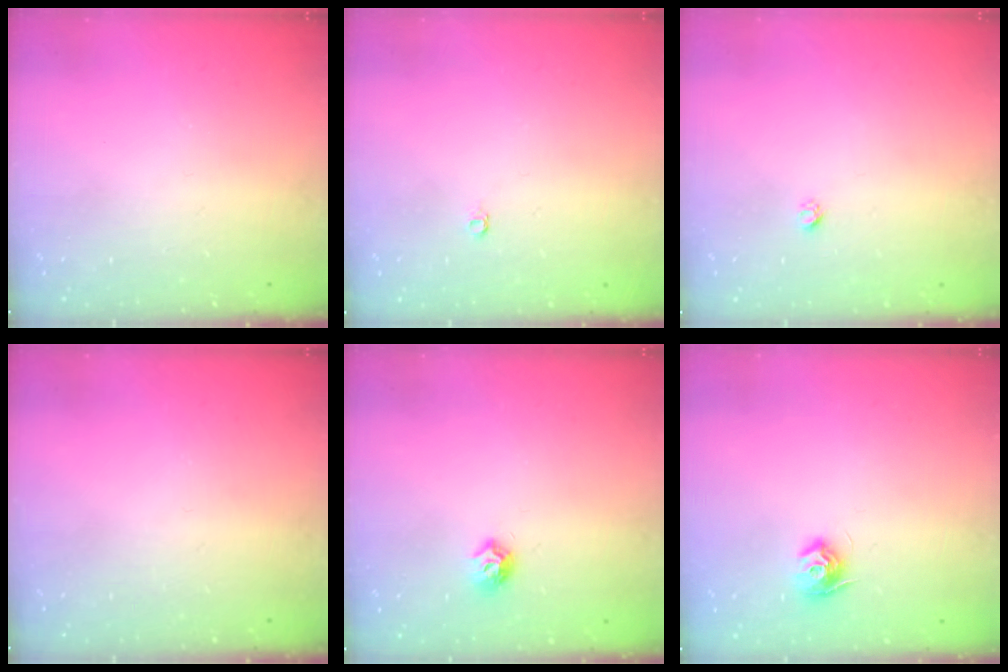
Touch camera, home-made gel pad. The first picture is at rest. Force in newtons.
{"total": 3.3, "press": 3.3, "slide": 0.3}
{"total": 1.9, "press": 1.9, "slide": 0.1}
{"total": 0.0}
{"total": 6.3, "press": 6.3, "slide": 0.1}
{"total": 8.7, "press": 8.7, "slide": 0.1}